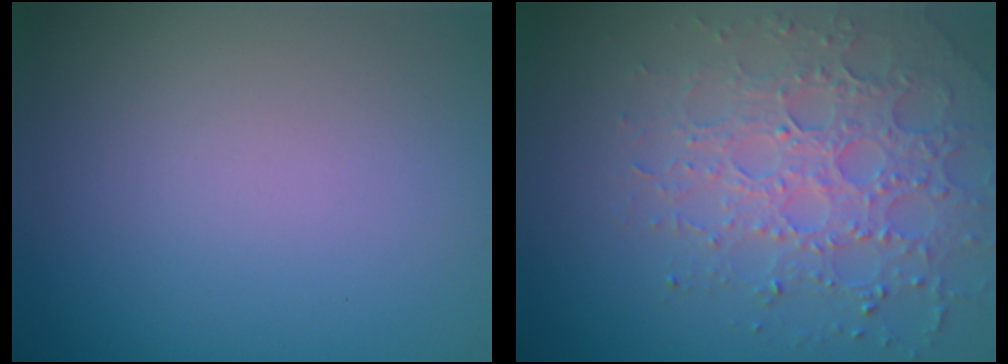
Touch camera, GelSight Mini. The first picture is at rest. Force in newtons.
{"total": 3.9, "press": 3.9, "slide": 0.6}